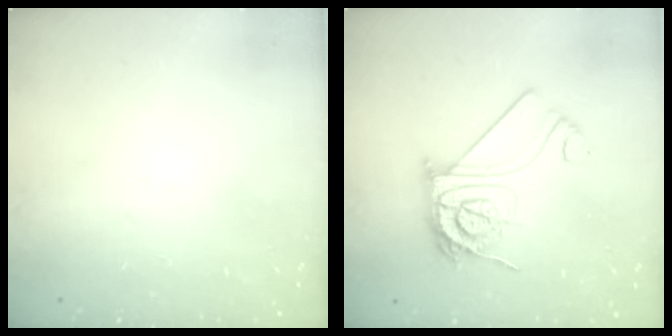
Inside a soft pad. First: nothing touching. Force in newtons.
{"total": 13.7, "press": 13.6, "slide": 1.2}